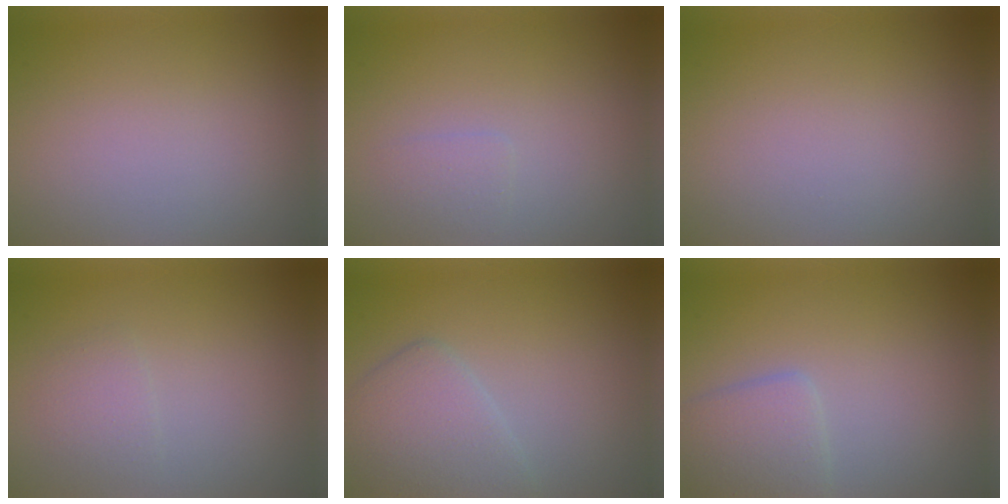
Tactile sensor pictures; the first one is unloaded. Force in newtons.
{"total": 1.0, "press": 1.0, "slide": 0.1}
{"total": 0.0}
{"total": 1.3, "press": 1.3, "slide": 0.0}
{"total": 3.7, "press": 3.7, "slide": 0.2}
{"total": 2.9, "press": 2.9, "slide": 0.2}